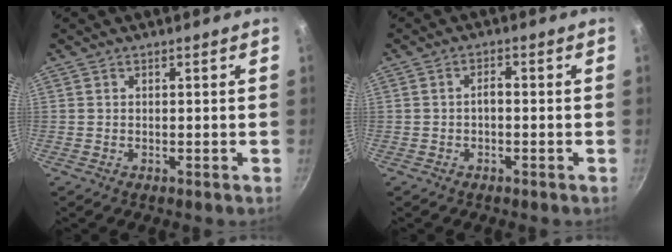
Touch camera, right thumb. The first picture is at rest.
{"total": 1.9, "force": [-0.5, 0.9, 1.6], "torque": [-0.024, 0.014, -0.011]}